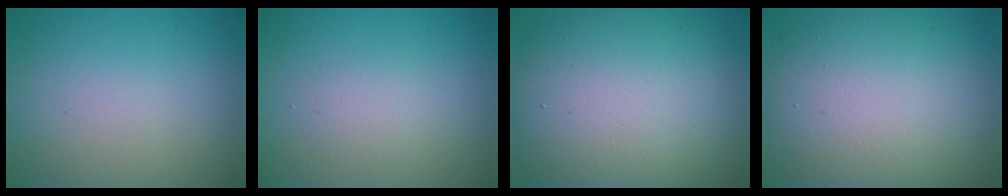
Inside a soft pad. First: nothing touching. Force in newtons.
{"total": 1.4, "press": 1.4, "slide": 0.0}
{"total": 13.3, "press": 13.3, "slide": 0.5}
{"total": 11.7, "press": 11.6, "slide": 1.1}